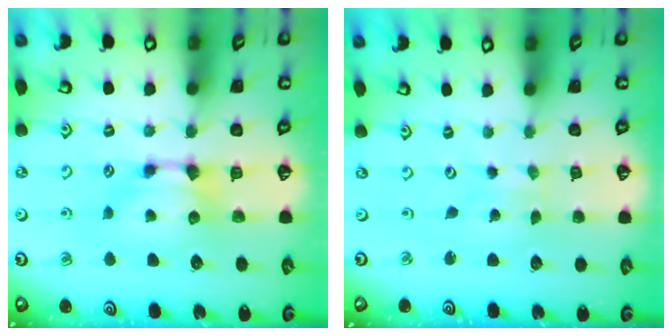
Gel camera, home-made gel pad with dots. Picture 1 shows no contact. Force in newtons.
{"total": 5.8, "press": 5.8, "slide": 0.2}